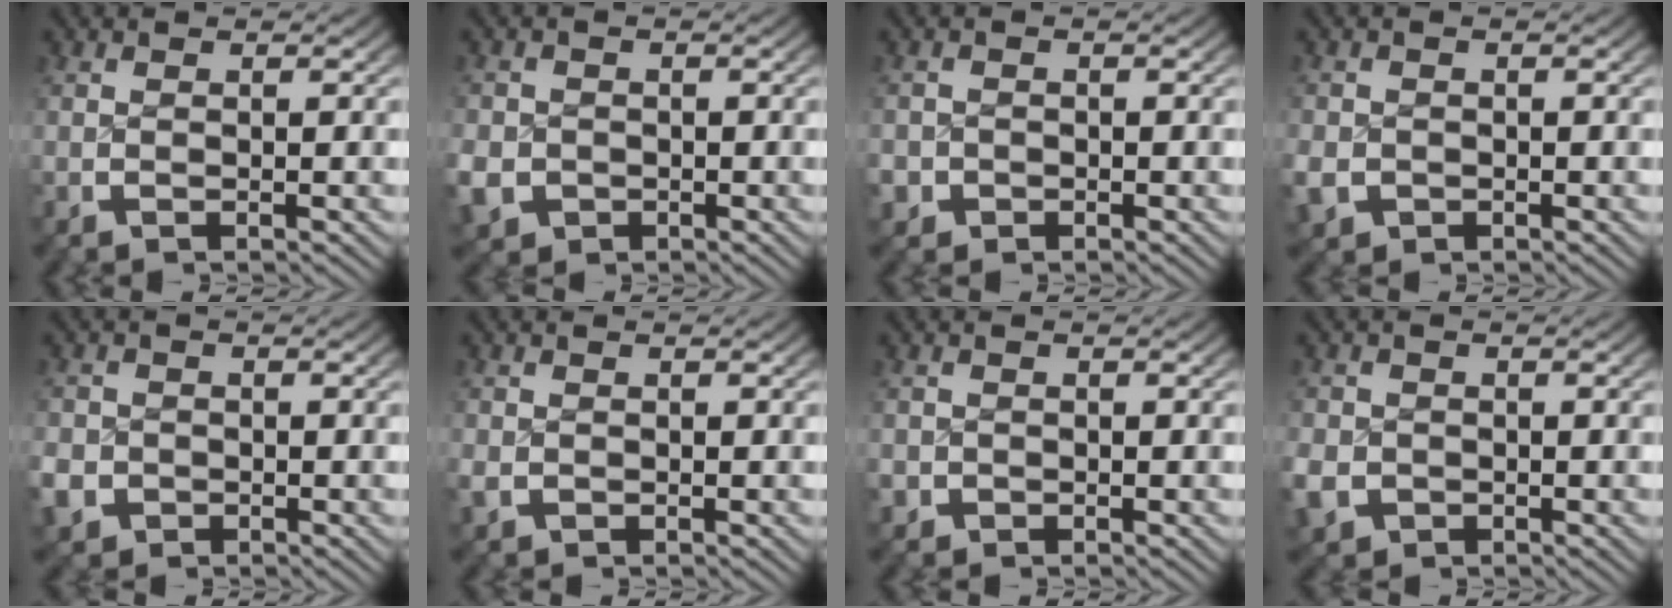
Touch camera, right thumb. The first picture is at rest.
{"total": 4.8, "force": [-1.8, 4.1, 1.6], "torque": [-0.047, -0.027, -0.022]}
{"total": 2.8, "force": [-1.4, 2.4, 0.4], "torque": [-0.015, -0.016, -0.020]}
{"total": 3.1, "force": [-1.2, 2.7, 0.9], "torque": [-0.029, -0.018, -0.015]}
{"total": 4.2, "force": [-1.9, 3.6, 1.1], "torque": [-0.034, -0.021, -0.027]}
{"total": 1.3, "force": [-0.5, 1.2, 0.4], "torque": [-0.010, -0.005, -0.009]}
{"total": 1.7, "force": [-0.8, 1.5, 0.2], "torque": [-0.007, -0.010, -0.012]}
{"total": 4.0, "force": [-1.6, 3.5, 1.2], "torque": [-0.038, -0.021, -0.020]}